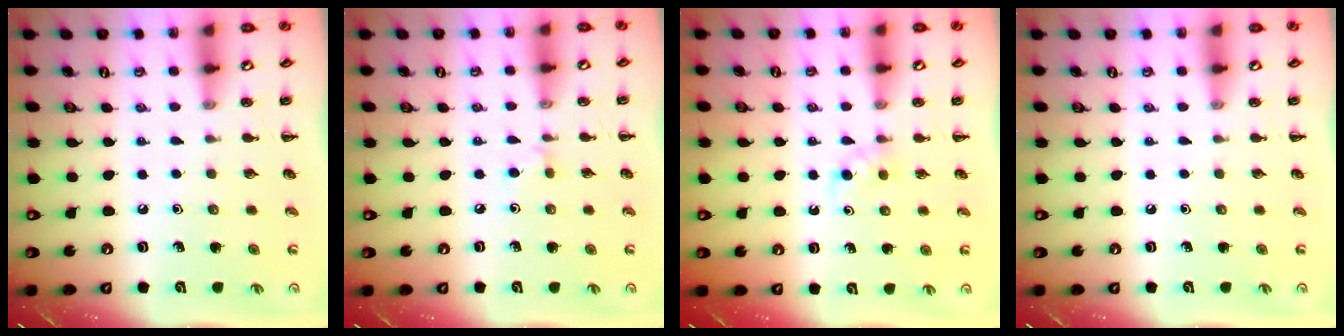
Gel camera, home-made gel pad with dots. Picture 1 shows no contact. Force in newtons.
{"total": 4.0, "press": 3.7, "slide": 1.5}
{"total": 2.9, "press": 2.6, "slide": 1.1}
{"total": 0.0}